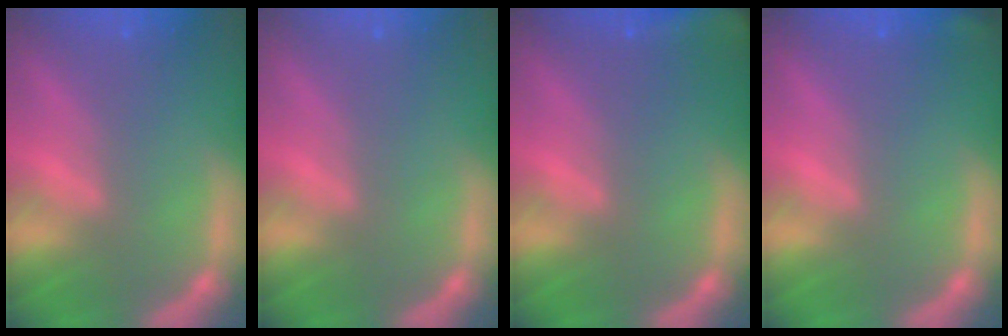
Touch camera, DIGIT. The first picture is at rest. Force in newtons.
{"total": 0.0}
{"total": 6.4}
{"total": 0.9}